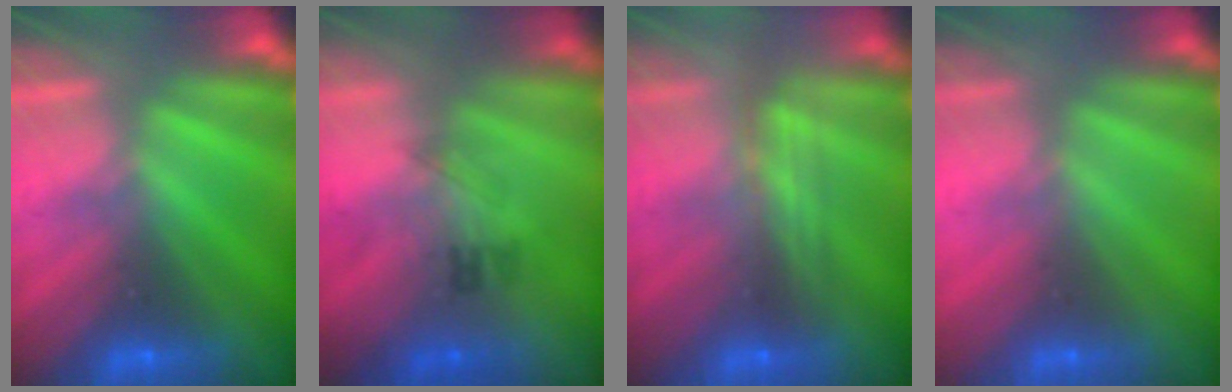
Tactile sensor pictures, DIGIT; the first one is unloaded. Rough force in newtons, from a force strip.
{"total": 2.3}
{"total": 2.4}
{"total": 2.9}